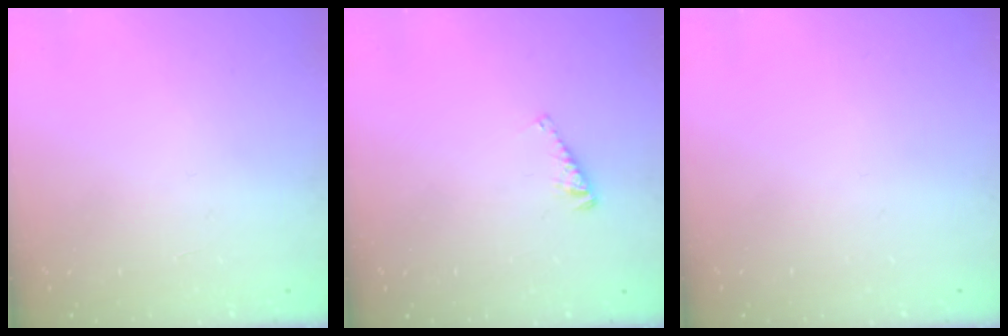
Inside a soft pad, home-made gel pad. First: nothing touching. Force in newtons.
{"total": 3.0, "press": 3.0, "slide": 0.3}
{"total": 0.0}